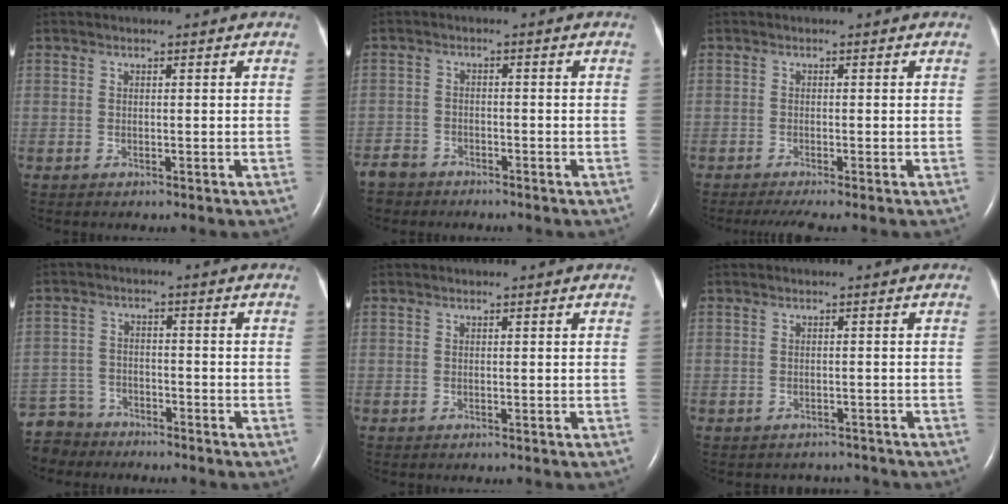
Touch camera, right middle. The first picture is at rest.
{"total": 4.4, "force": [-3.8, 2.1, 0.0], "torque": [-0.002, -0.003, -0.075]}
{"total": 2.9, "force": [-2.2, -0.2, 1.9], "torque": [-0.034, -0.009, -0.039]}
{"total": 8.3, "force": [-7.5, 3.4, 0.7], "torque": [-0.025, -0.004, -0.139]}
{"total": 0.0}
{"total": 3.2, "force": [-2.9, 1.3, -0.3], "torque": [0.001, 0.005, -0.036]}